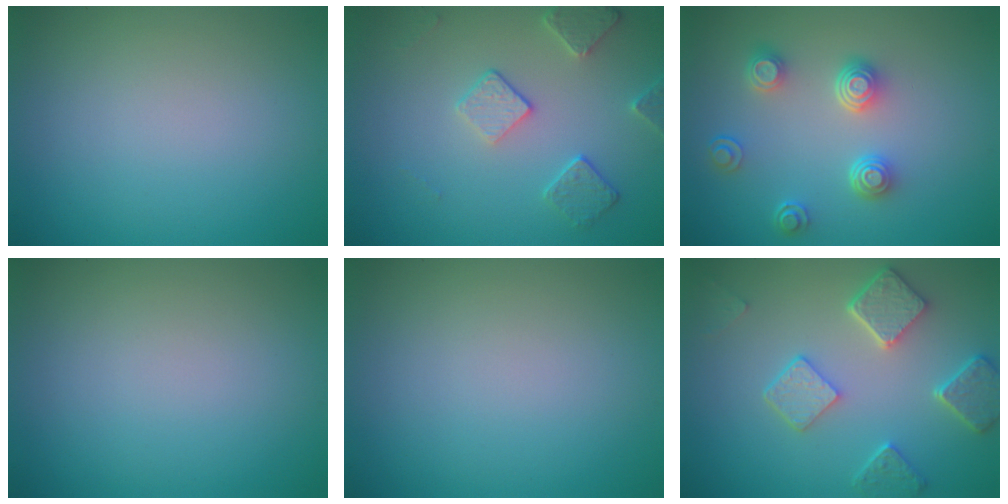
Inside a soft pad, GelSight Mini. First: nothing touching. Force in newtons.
{"total": 2.9, "press": 2.8, "slide": 0.9}
{"total": 3.8, "press": 3.0, "slide": 2.4}
{"total": 0.0}
{"total": 0.0}
{"total": 5.0, "press": 4.0, "slide": 3.1}